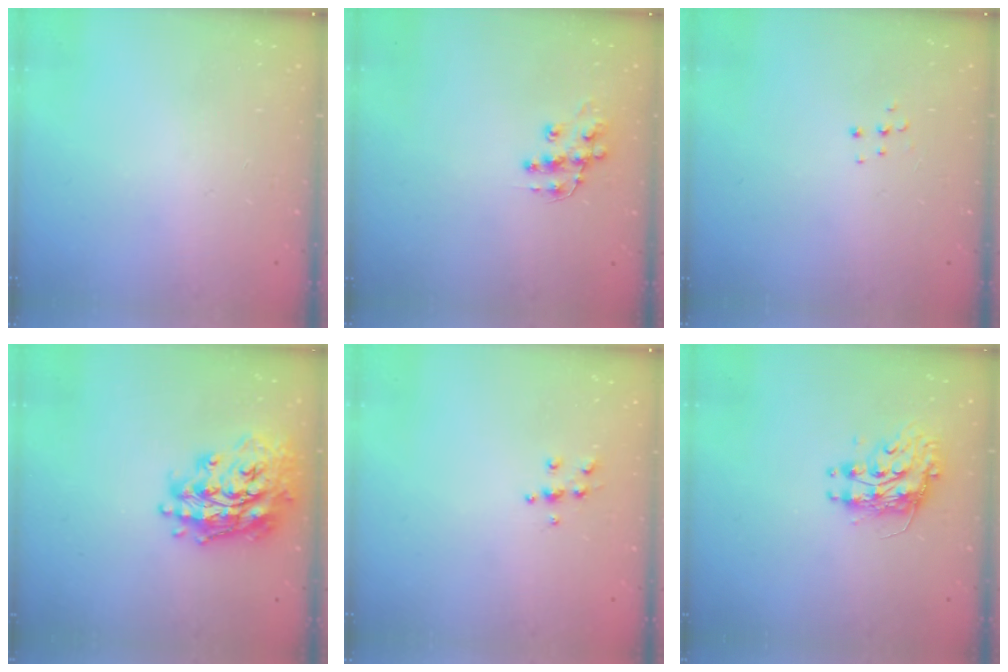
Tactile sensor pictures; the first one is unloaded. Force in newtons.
{"total": 10.8, "press": 10.7, "slide": 0.8}
{"total": 4.7, "press": 4.7, "slide": 0.4}
{"total": 19.9, "press": 19.8, "slide": 2.1}
{"total": 5.5, "press": 5.4, "slide": 0.6}
{"total": 9.2, "press": 9.2, "slide": 0.9}